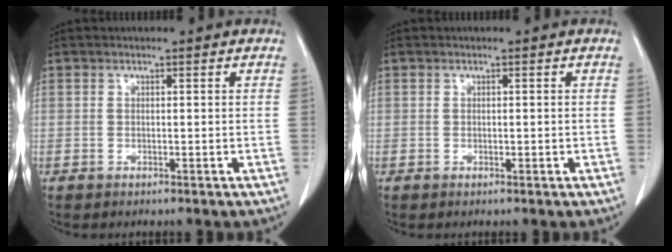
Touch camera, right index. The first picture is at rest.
{"total": 0.0}